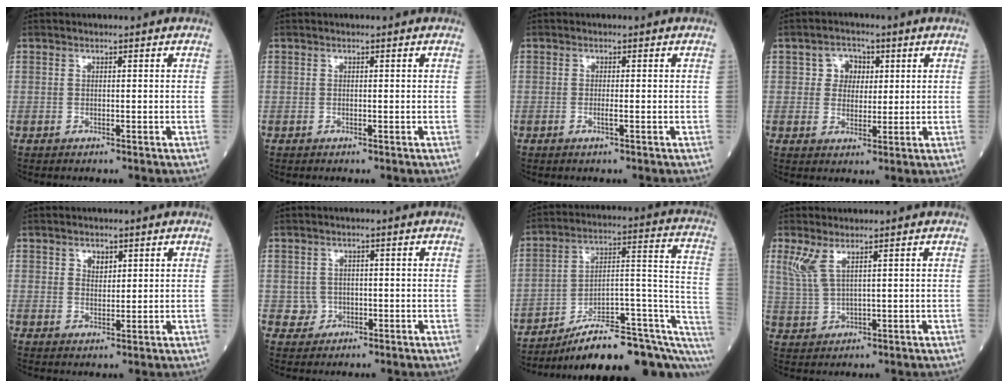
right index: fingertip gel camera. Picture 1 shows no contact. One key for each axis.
{"total": 0.0}
{"total": 1.0, "fx": -0.4, "fy": -0.2, "fz": 0.9, "tx": -0.020, "ty": -0.001, "tz": -0.007}
{"total": 4.5, "fx": 1.3, "fy": 3.9, "fz": 1.9, "tx": -0.023, "ty": 0.012, "tz": 0.021}
{"total": 2.1, "fx": 1.1, "fy": 1.4, "fz": 1.1, "tx": -0.017, "ty": 0.000, "tz": 0.021}
{"total": 2.5, "fx": -0.5, "fy": 2.5, "fz": 0.2, "tx": 0.006, "ty": 0.008, "tz": -0.006}
{"total": 22.5, "fx": -16.4, "fy": 4.6, "fz": 14.8, "tx": -0.131, "ty": 0.050, "tz": -0.236}
{"total": 3.9, "fx": 2.3, "fy": 0.7, "fz": 3.1, "tx": -0.084, "ty": 0.004, "tz": 0.059}